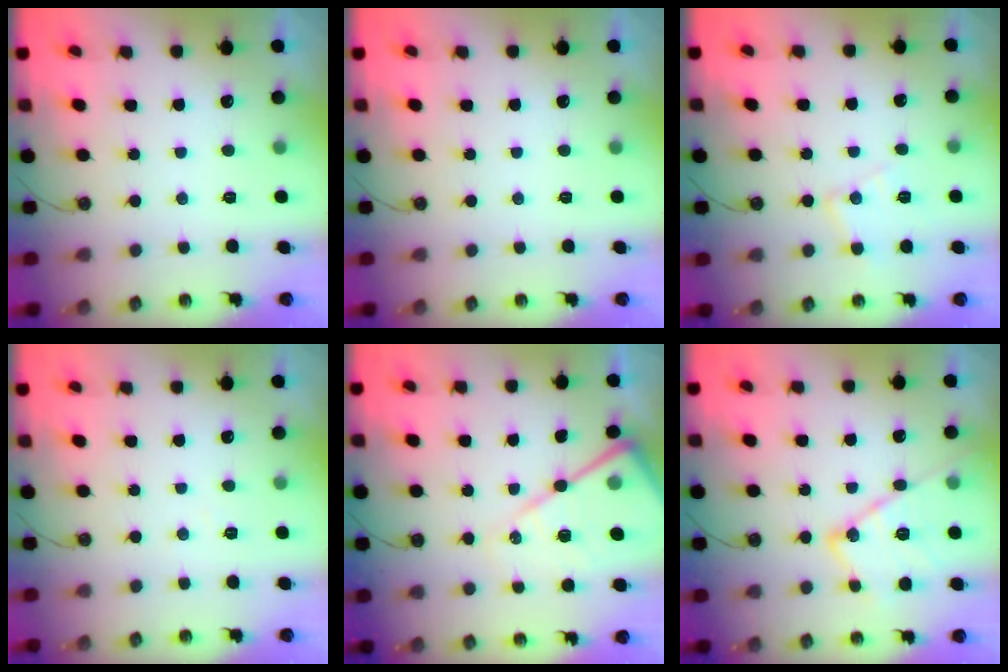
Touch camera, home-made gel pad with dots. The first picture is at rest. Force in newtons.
{"total": 0.0}
{"total": 10.0, "press": 10.0, "slide": 0.7}
{"total": 3.0, "press": 3.0, "slide": 0.5}
{"total": 16.2, "press": 16.2, "slide": 1.8}
{"total": 17.3, "press": 17.2, "slide": 1.6}